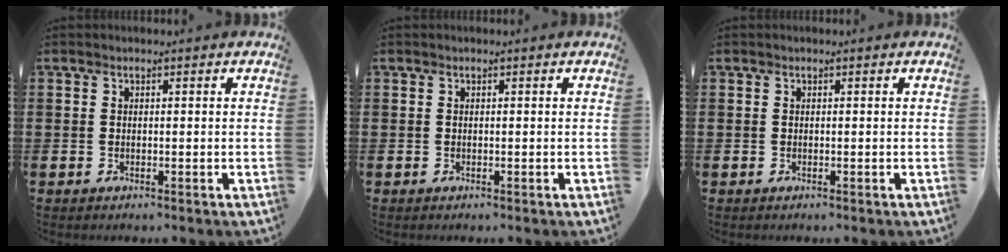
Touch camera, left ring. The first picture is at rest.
{"total": 0.0}
{"total": 0.0}